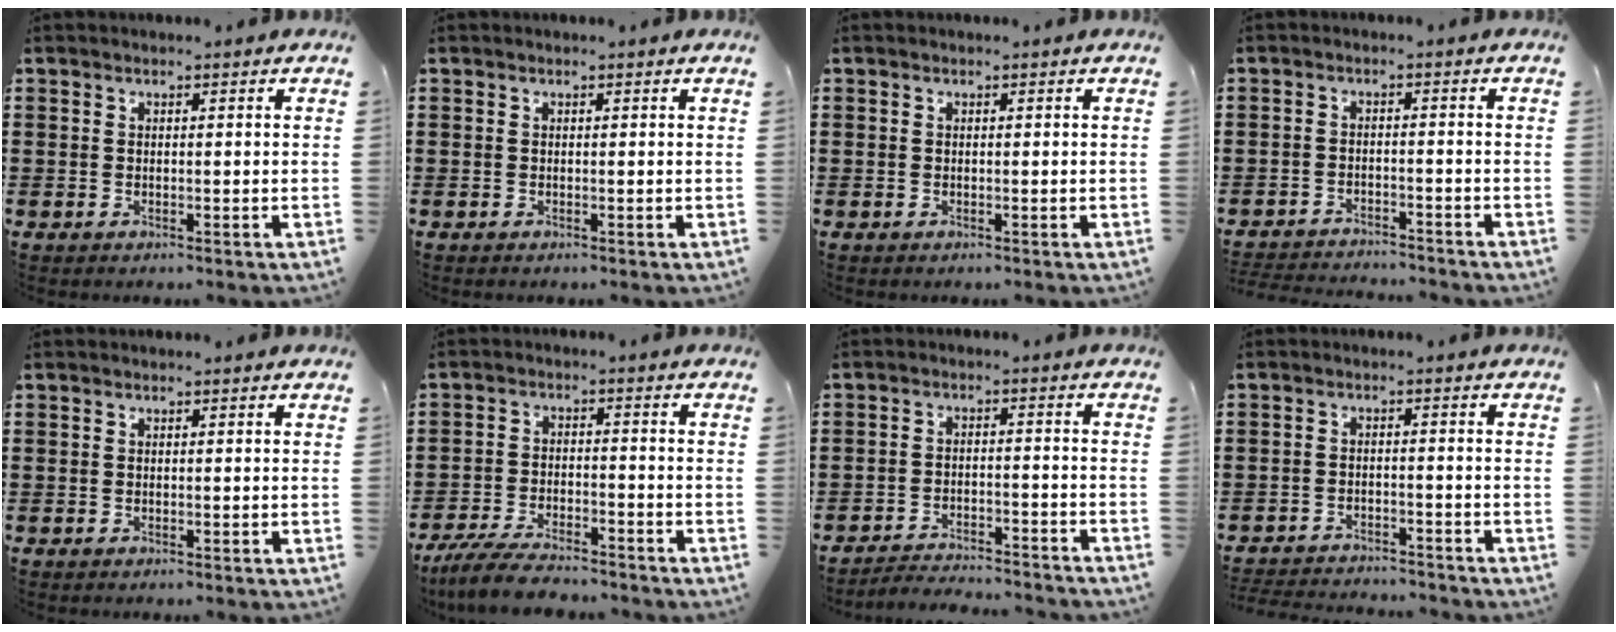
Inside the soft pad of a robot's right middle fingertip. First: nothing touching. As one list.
[{"total": 0.0}, {"total": 0.0}, {"total": 2.9, "force": [-2.9, 0.2, -0.1], "torque": [-0.006, -0.001, -0.062]}, {"total": 0.0}, {"total": 5.9, "force": [-5.4, 0.8, 2.2], "torque": [-0.053, -0.004, -0.108]}, {"total": 3.5, "force": [-3.5, 0.1, 0.4], "torque": [-0.011, 0.004, -0.075]}, {"total": 3.1, "force": [-3.1, 0.3, -0.1], "torque": [-0.005, -0.001, -0.066]}]